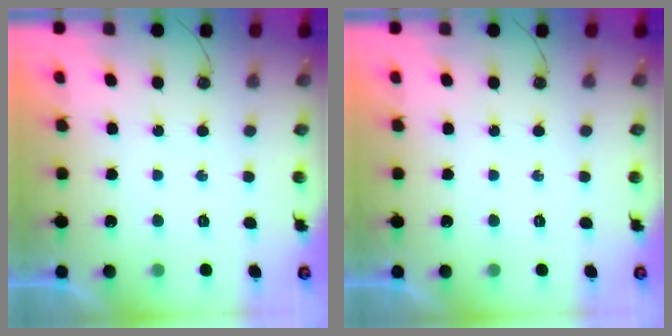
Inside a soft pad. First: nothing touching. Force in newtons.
{"total": 0.0}